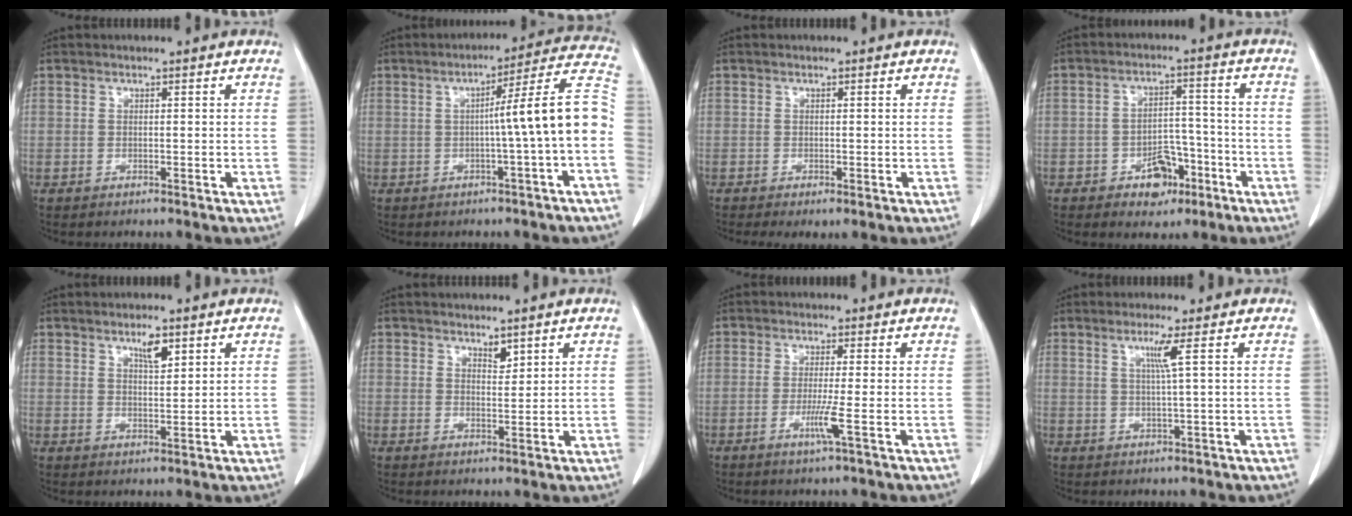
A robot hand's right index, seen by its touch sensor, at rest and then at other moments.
{"total": 11.4, "force": [-1.5, -1.5, 11.2], "torque": [-0.149, 0.028, -0.026]}
{"total": 1.9, "force": [-0.8, 0.5, 1.7], "torque": [-0.031, -0.007, -0.009]}
{"total": 6.8, "force": [-3.7, 4.0, 4.0], "torque": [-0.058, 0.017, -0.054]}
{"total": 3.4, "force": [2.1, 0.9, 2.5], "torque": [-0.046, -0.003, 0.036]}
{"total": 1.9, "force": [1.5, 0.7, 1.0], "torque": [-0.017, -0.007, 0.027]}
{"total": 3.3, "force": [-1.1, -0.8, 2.9], "torque": [-0.062, -0.009, -0.023]}
{"total": 3.0, "force": [1.1, -1.0, 2.6], "torque": [-0.054, -0.005, 0.023]}